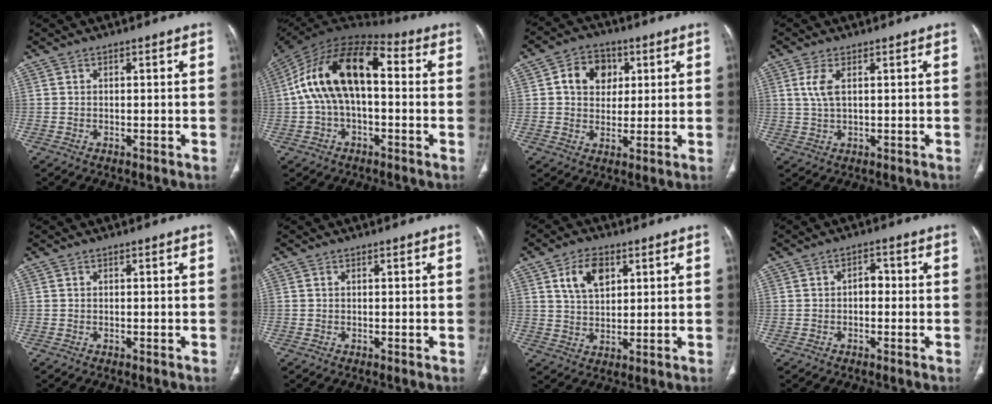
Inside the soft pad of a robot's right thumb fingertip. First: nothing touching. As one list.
[{"total": 17.8, "force": [1.3, 9.4, 15.0], "torque": [-0.271, 0.049, 0.014]}, {"total": 8.8, "force": [2.4, 7.1, 4.7], "torque": [-0.038, 0.000, 0.036]}, {"total": 4.0, "force": [1.2, 1.6, 3.4], "torque": [-0.087, 0.001, 0.029]}, {"total": 0.0}, {"total": 0.0}, {"total": 7.7, "force": [3.3, 4.7, 5.2], "torque": [-0.076, -0.013, 0.063]}, {"total": 2.7, "force": [-0.3, 1.8, 2.0], "torque": [-0.016, 0.011, -0.011]}]